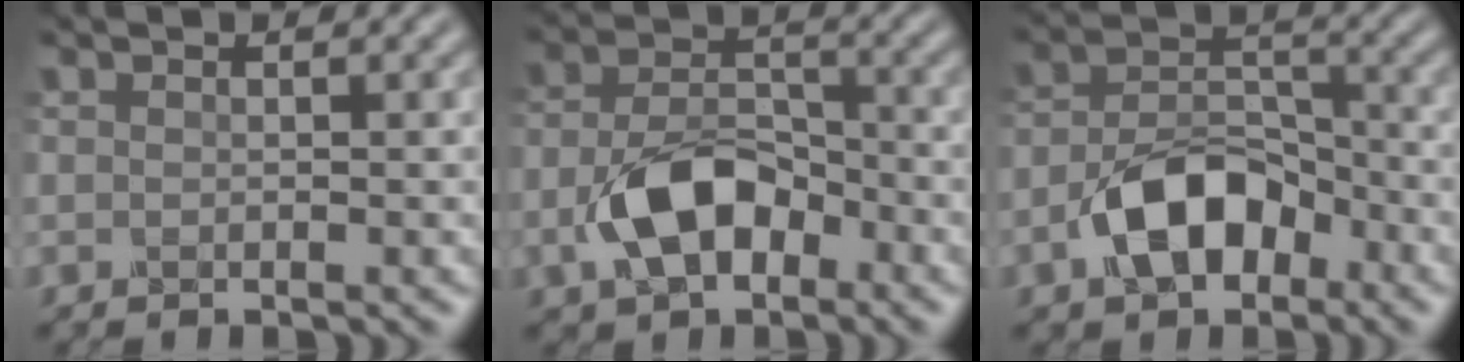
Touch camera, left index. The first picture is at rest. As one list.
[{"total": 5.5, "force": [-2.3, 3.4, 3.7], "torque": [-0.075, 0.008, -0.048]}, {"total": 5.7, "force": [-2.8, 3.5, 3.5], "torque": [-0.062, 0.010, -0.059]}]